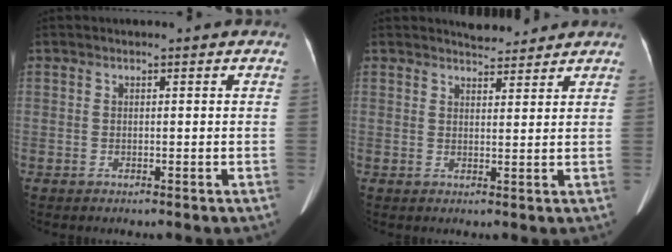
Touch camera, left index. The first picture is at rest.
{"total": 3.6, "force": [3.5, 0.9, 0.4], "torque": [-0.008, 0.006, 0.051]}